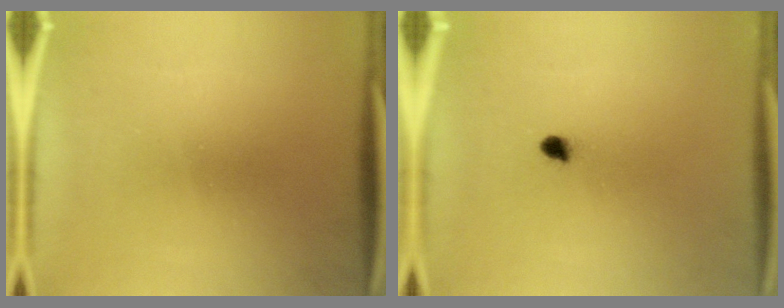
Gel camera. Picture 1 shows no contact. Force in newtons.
{"total": 1.8}